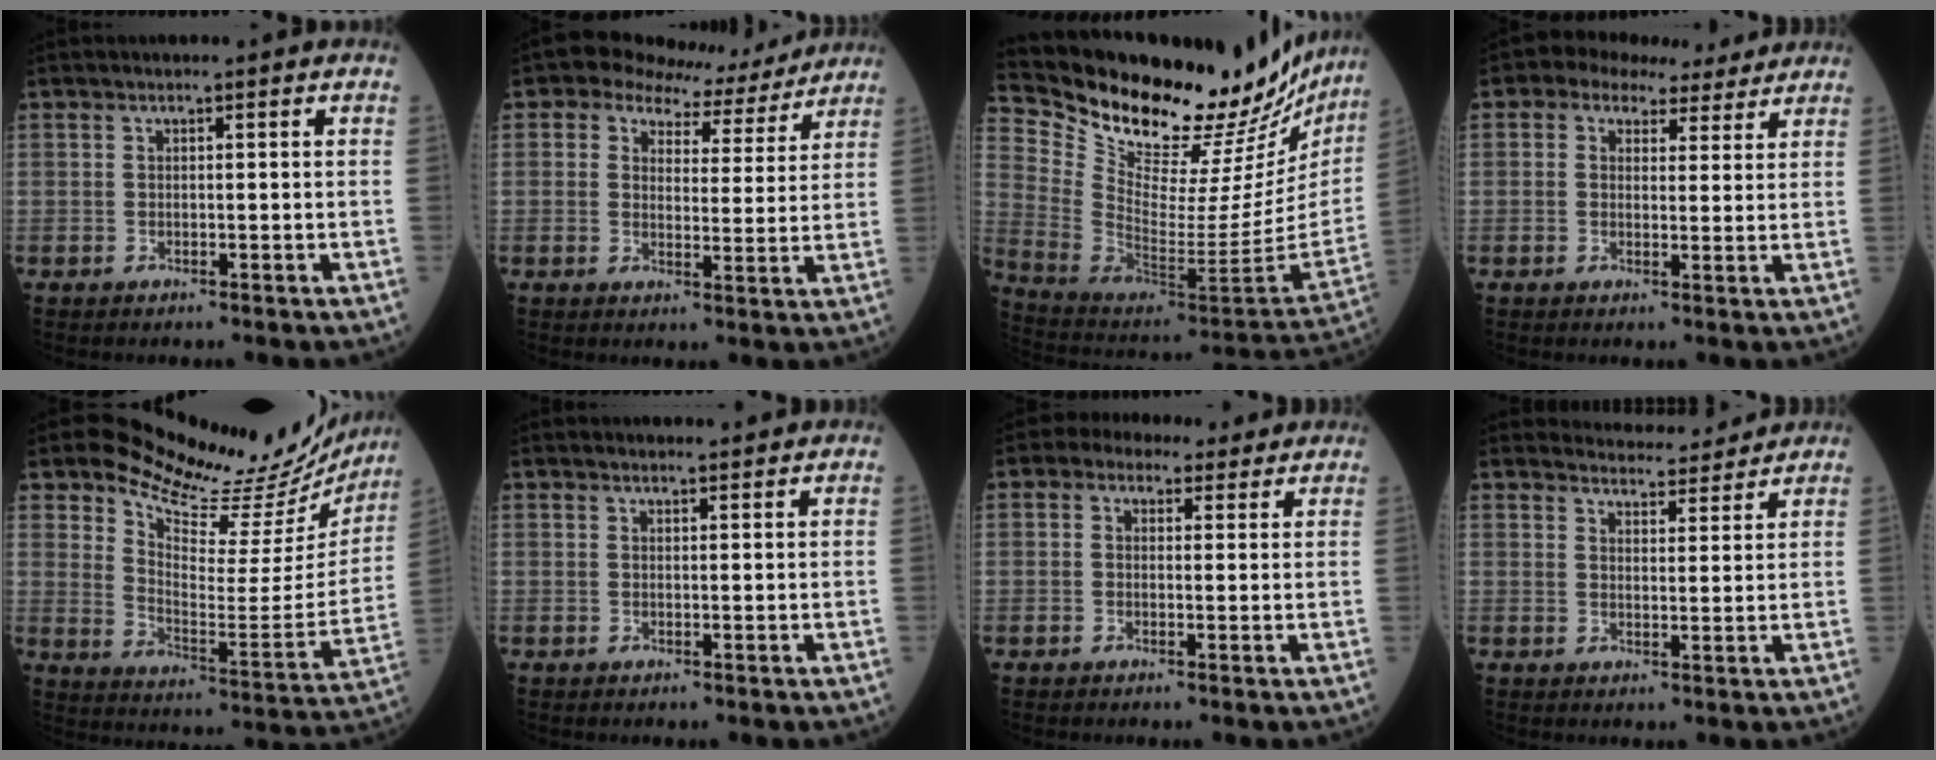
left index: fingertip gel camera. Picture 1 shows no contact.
{"total": 6.9, "force": [5.9, 3.4, 0.8], "torque": [-0.010, 0.007, 0.064]}
{"total": 31.7, "force": [27.8, 8.5, 12.6], "torque": [-0.215, -0.094, 0.383]}
{"total": 6.1, "force": [4.3, 3.8, 2.0], "torque": [-0.027, 0.027, 0.050]}
{"total": 22.7, "force": [20.1, 6.8, 7.8], "torque": [-0.103, -0.065, 0.249]}
{"total": 2.4, "force": [2.3, 0.6, 0.4], "torque": [-0.003, 0.010, 0.024]}
{"total": 4.9, "force": [3.4, 3.2, 1.5], "torque": [-0.019, 0.026, 0.043]}
{"total": 6.2, "force": [6.1, 1.1, 0.2], "torque": [0.002, 0.003, 0.071]}